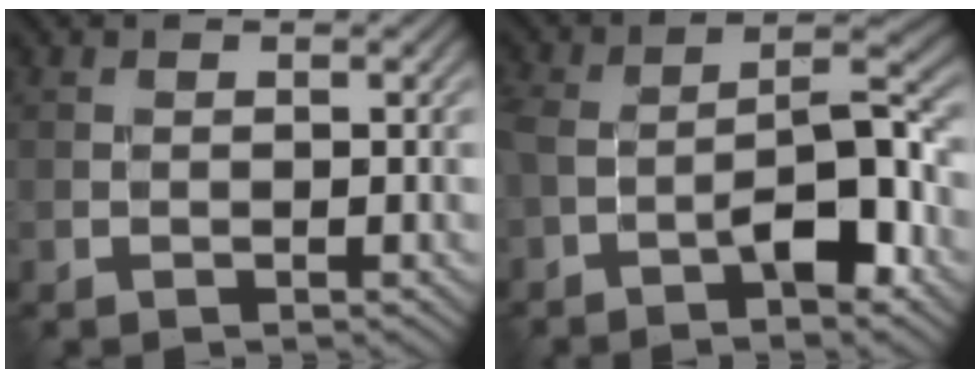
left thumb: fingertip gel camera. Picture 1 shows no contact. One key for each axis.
{"total": 9.9, "fx": -4.7, "fy": 3.6, "fz": 7.9, "tx": -0.133, "ty": 0.007, "tz": -0.085}